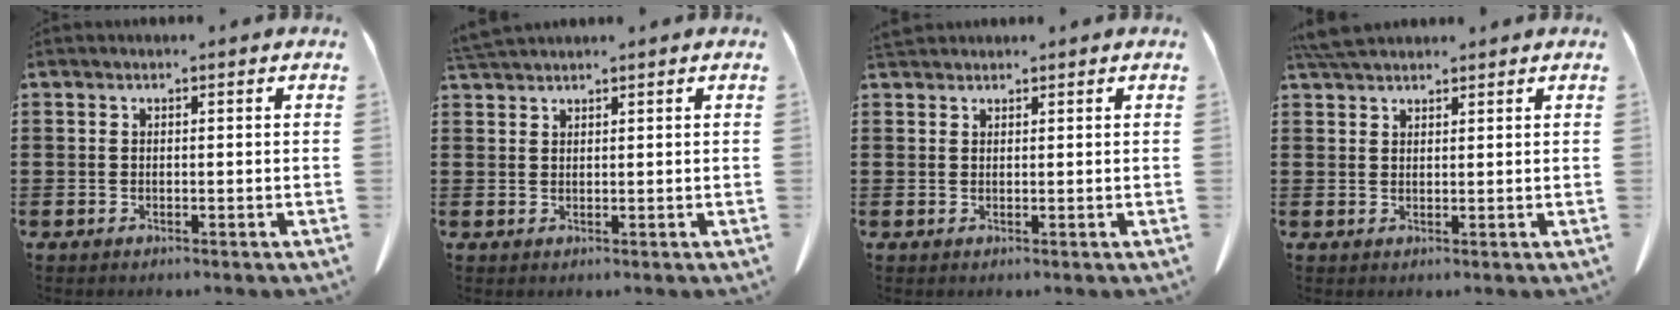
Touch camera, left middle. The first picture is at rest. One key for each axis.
{"total": 1.9, "fx": 1.9, "fy": 0.0, "fz": 0.4, "tx": -0.014, "ty": 0.000, "tz": 0.039}
{"total": 1.4, "fx": 1.3, "fy": 0.3, "fz": 0.3, "tx": -0.010, "ty": 0.000, "tz": 0.028}
{"total": 3.5, "fx": 3.2, "fy": 0.7, "fz": 1.3, "tx": -0.035, "ty": -0.003, "tz": 0.063}